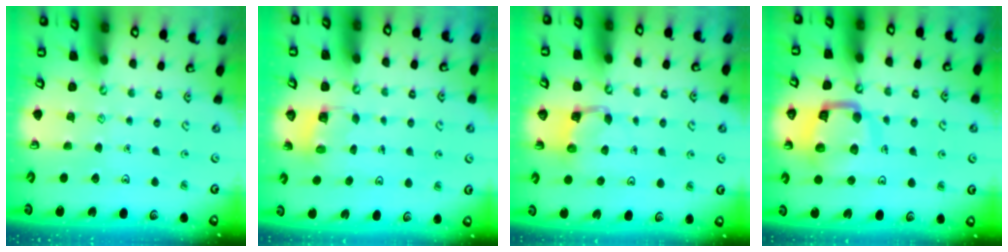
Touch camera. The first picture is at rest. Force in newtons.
{"total": 2.9, "press": 2.9, "slide": 0.2}
{"total": 3.4, "press": 3.4, "slide": 0.6}
{"total": 13.0, "press": 12.9, "slide": 1.5}